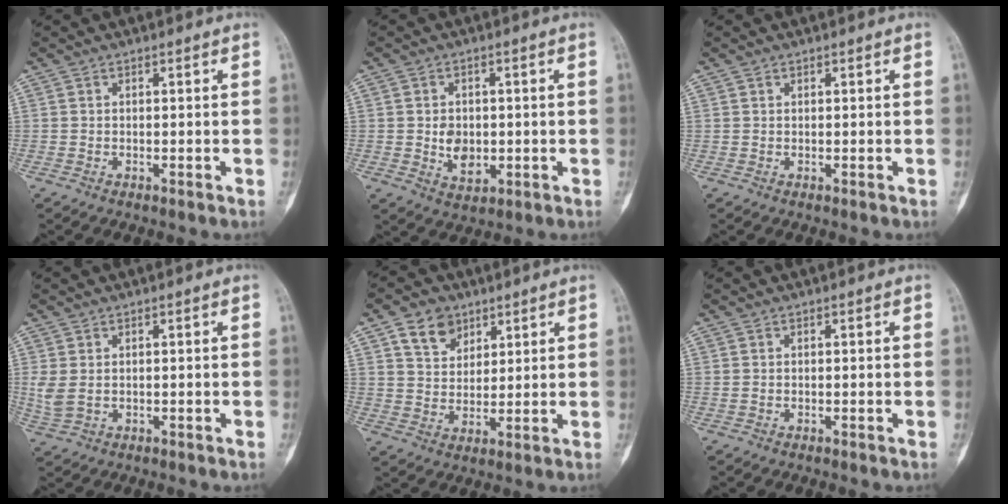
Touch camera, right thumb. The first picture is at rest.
{"total": 5.3, "force": [-0.3, 3.9, 3.5], "torque": [-0.037, -0.004, 0.002]}
{"total": 0.0}
{"total": 3.4, "force": [0.3, 2.1, 2.6], "torque": [-0.074, 0.002, 0.013]}
{"total": 7.5, "force": [4.2, 5.4, 3.0], "torque": [-0.029, -0.023, 0.078]}
{"total": 0.0}